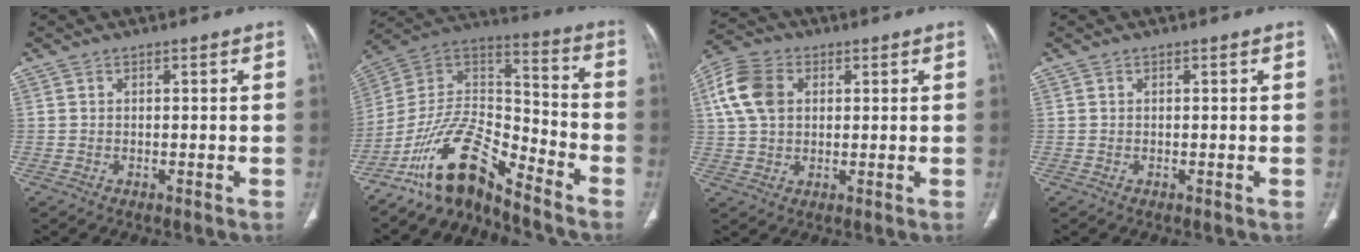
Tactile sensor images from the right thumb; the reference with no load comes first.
{"total": 14.8, "force": [-11.6, 4.6, 7.9], "torque": [-0.128, 0.105, -0.222]}
{"total": 9.7, "force": [2.4, 6.9, 6.4], "torque": [-0.129, 0.012, 0.042]}
{"total": 0.0}